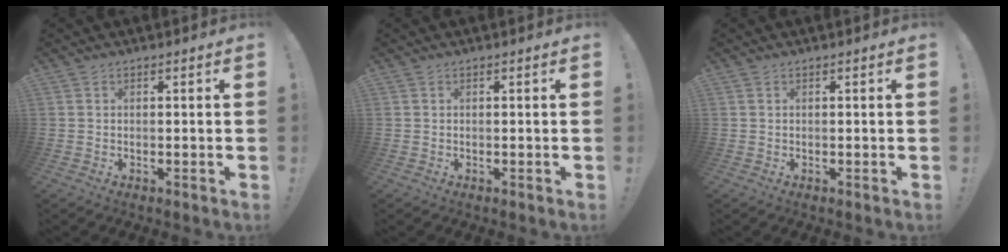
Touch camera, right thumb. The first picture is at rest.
{"total": 0.0}
{"total": 0.0}